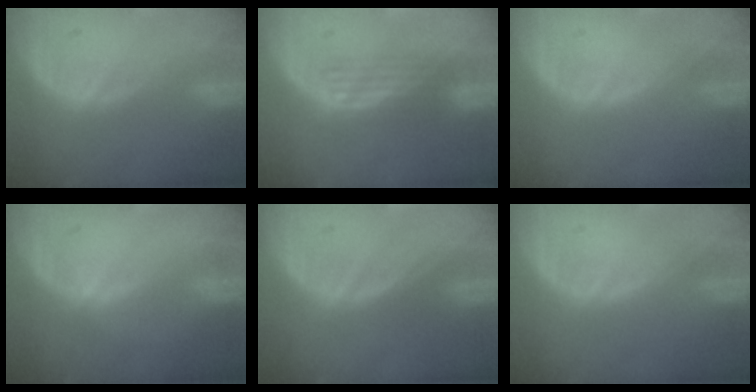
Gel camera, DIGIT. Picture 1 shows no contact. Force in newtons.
{"total": 2.9, "press": 2.7, "slide": 1.2}
{"total": 0.0}
{"total": 0.0}
{"total": 0.0}
{"total": 0.0}